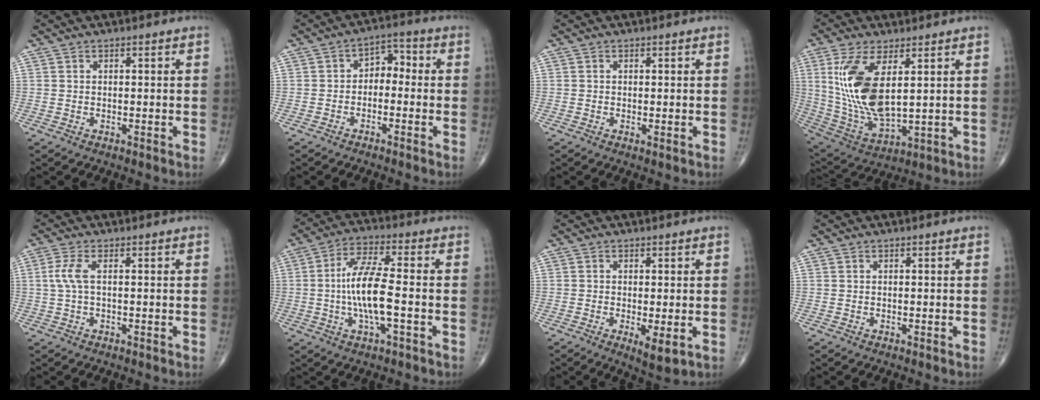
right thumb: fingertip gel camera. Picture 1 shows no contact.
{"total": 4.7, "force": [-1.0, 3.3, 3.2], "torque": [-0.027, 0.033, -0.031]}
{"total": 0.6, "force": [-0.1, 0.1, 0.5], "torque": [-0.013, -0.004, -0.004]}
{"total": 16.0, "force": [3.9, 6.8, 13.9], "torque": [-0.285, -0.024, 0.092]}
{"total": 3.4, "force": [0.3, 1.0, 3.2], "torque": [-0.092, 0.008, 0.006]}
{"total": 11.1, "force": [-1.6, 2.8, 10.6], "torque": [-0.217, 0.017, -0.033]}
{"total": 4.5, "force": [-1.2, 1.4, 4.1], "torque": [-0.070, -0.015, -0.018]}
{"total": 0.0}